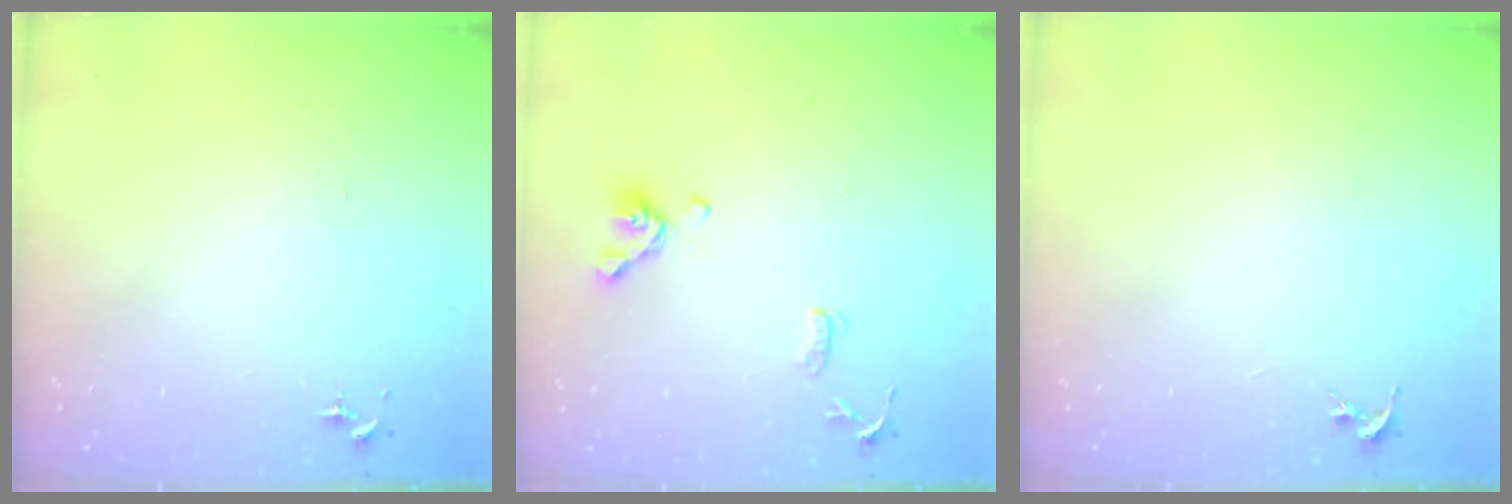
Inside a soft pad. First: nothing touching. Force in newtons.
{"total": 11.6, "press": 11.4, "slide": 2.1}
{"total": 0.0}